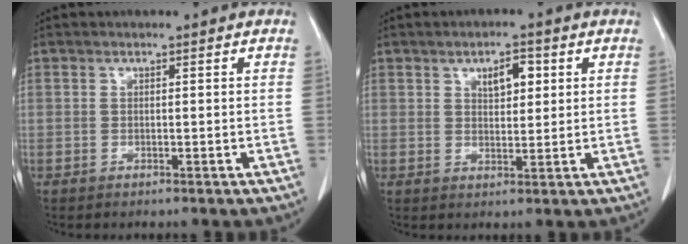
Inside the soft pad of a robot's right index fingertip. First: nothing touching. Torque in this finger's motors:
{"motor_torque": [0.50, 0.18, 0.08, 0.05]}